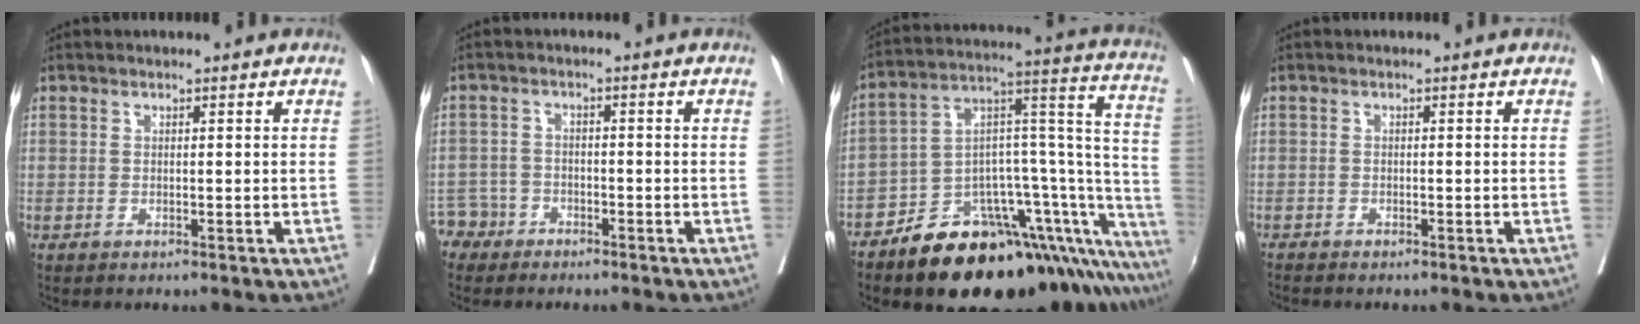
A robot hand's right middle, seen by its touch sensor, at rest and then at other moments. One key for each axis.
{"total": 3.8, "fx": -2.9, "fy": 2.3, "fz": -0.8, "tx": 0.011, "ty": 0.006, "tz": -0.059}
{"total": 26.2, "fx": -19.4, "fy": 7.1, "fz": 16.2, "tx": -0.112, "ty": 0.051, "tz": -0.273}
{"total": 1.5, "fx": -1.4, "fy": 0.2, "fz": 0.5, "tx": -0.014, "ty": -0.003, "tz": -0.021}